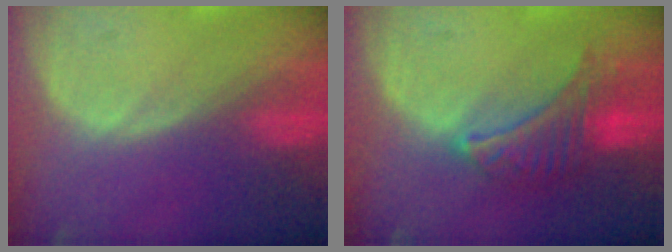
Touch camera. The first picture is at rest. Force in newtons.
{"total": 6.5, "press": 6.5, "slide": 0.6}